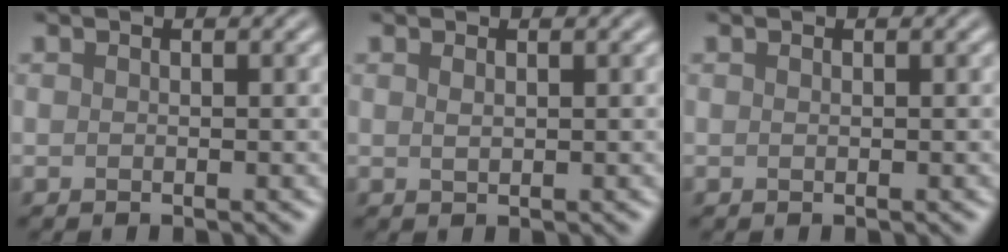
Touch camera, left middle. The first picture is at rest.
{"total": 0.7, "force": [0.4, 0.3, 0.5], "torque": [-0.012, -0.001, 0.009]}
{"total": 0.0}